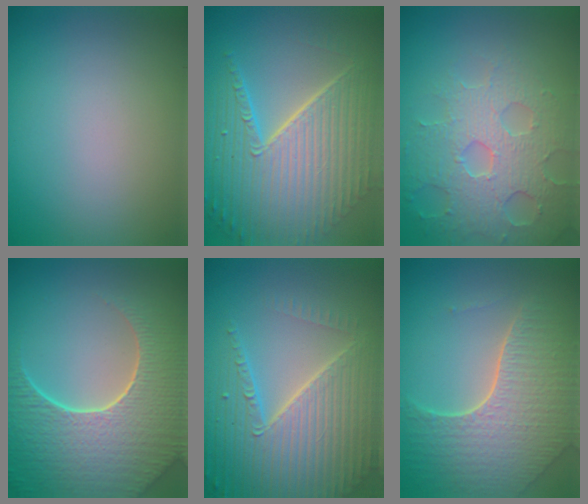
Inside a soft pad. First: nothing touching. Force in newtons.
{"total": 10.6, "press": 6.9, "slide": 8.1}
{"total": 6.1, "press": 5.1, "slide": 3.4}
{"total": 9.2, "press": 6.6, "slide": 6.4}
{"total": 6.9, "press": 6.7, "slide": 1.6}
{"total": 6.8, "press": 4.9, "slide": 4.7}